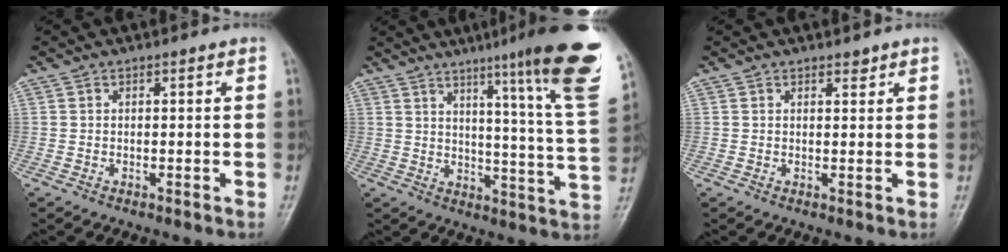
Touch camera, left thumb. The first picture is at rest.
{"total": 20.6, "force": [13.3, 0.2, 15.7], "torque": [-0.193, -0.080, 0.171]}
{"total": 1.3, "force": [1.1, 0.5, 0.5], "torque": [-0.001, -0.009, 0.015]}